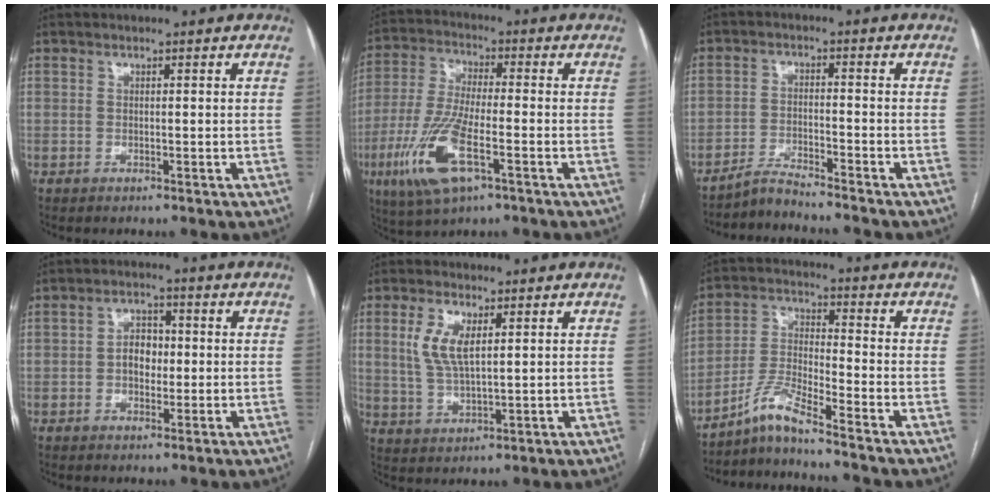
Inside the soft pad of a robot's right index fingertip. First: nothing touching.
{"total": 12.7, "force": [-5.2, 2.9, 11.1], "torque": [-0.246, -0.019, -0.096]}
{"total": 4.3, "force": [-4.2, -0.7, 0.7], "torque": [-0.015, -0.019, -0.076]}
{"total": 4.1, "force": [-0.3, 2.8, 3.0], "torque": [-0.052, 0.014, -0.005]}
{"total": 6.3, "force": [2.1, 2.3, 5.5], "torque": [-0.121, 0.004, 0.049]}
{"total": 6.5, "force": [-5.6, -1.1, 3.0], "torque": [-0.075, -0.013, -0.112]}